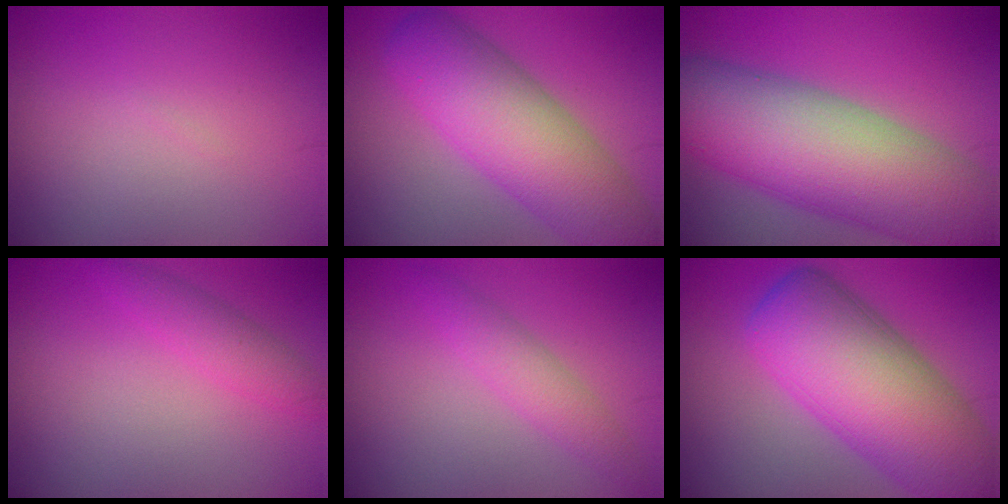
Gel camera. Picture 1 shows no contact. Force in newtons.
{"total": 9.5, "press": 9.5, "slide": 0.5}
{"total": 13.7, "press": 13.7, "slide": 0.6}
{"total": 2.2, "press": 2.2, "slide": 0.0}
{"total": 2.5, "press": 2.5, "slide": 0.1}
{"total": 13.0, "press": 12.9, "slide": 0.7}